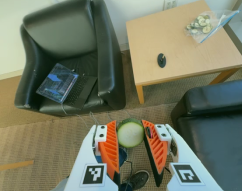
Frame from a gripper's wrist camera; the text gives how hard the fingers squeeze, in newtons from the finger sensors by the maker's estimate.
{"total": 10.6, "left": 10.7, "right": 10.6}